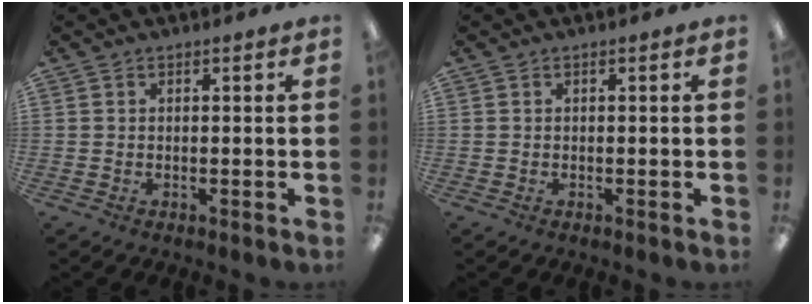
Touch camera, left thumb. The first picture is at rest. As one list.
[{"total": 0.0}]